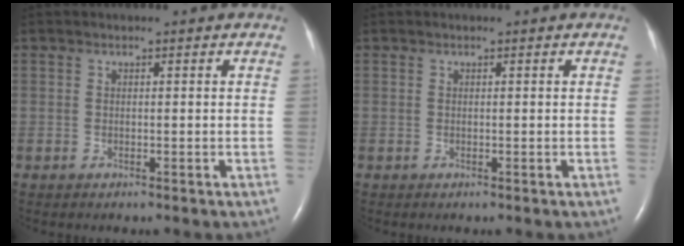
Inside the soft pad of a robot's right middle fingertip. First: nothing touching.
{"total": 0.0}